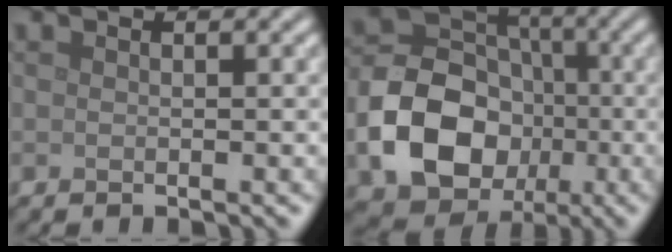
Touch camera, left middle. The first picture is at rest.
{"total": 10.7, "force": [-2.9, 8.4, 5.9], "torque": [-0.109, -0.007, -0.057]}